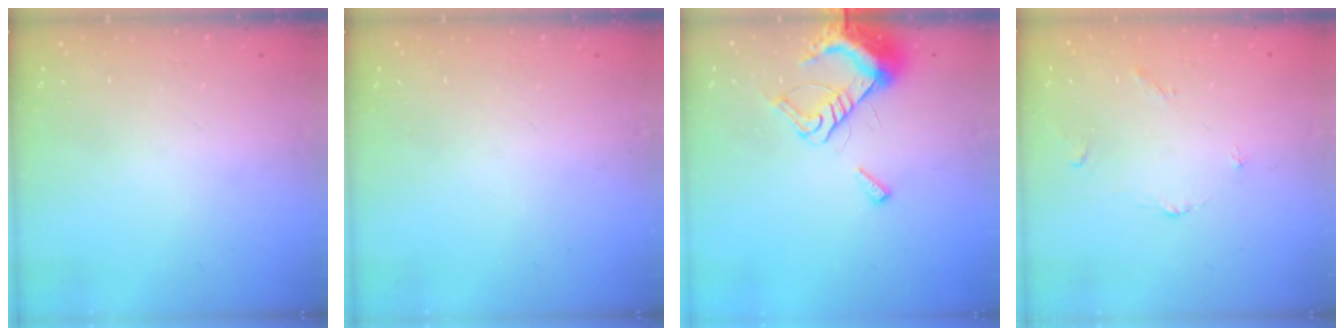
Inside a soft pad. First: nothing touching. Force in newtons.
{"total": 0.0}
{"total": 8.0, "press": 8.0, "slide": 0.9}
{"total": 3.0, "press": 2.9, "slide": 0.5}